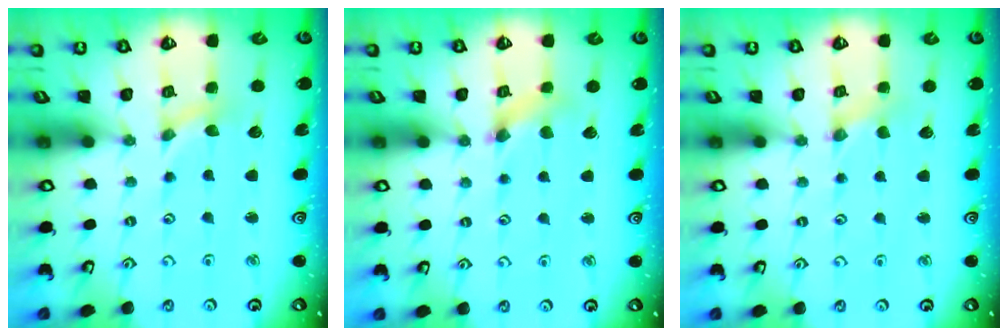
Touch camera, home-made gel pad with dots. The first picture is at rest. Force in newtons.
{"total": 2.1, "press": 2.1, "slide": 0.2}
{"total": 0.0}